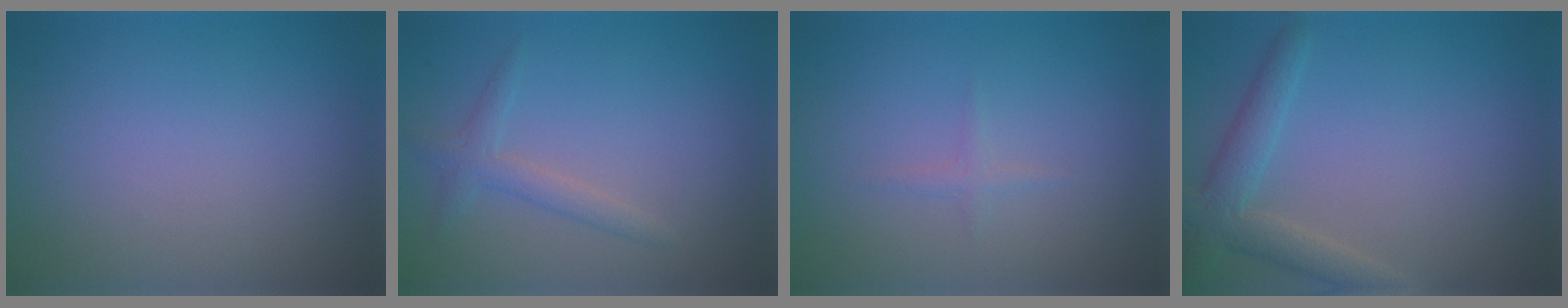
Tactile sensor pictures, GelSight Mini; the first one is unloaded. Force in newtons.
{"total": 1.9, "press": 1.9, "slide": 0.0}
{"total": 0.7, "press": 0.7, "slide": 0.1}
{"total": 3.6, "press": 3.6, "slide": 0.3}